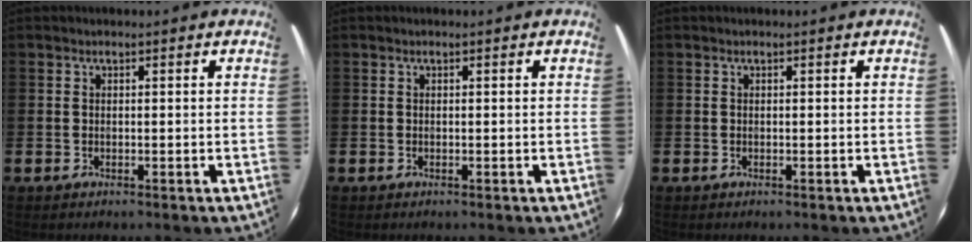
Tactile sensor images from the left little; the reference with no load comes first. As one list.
[{"total": 0.0}, {"total": 0.0}]